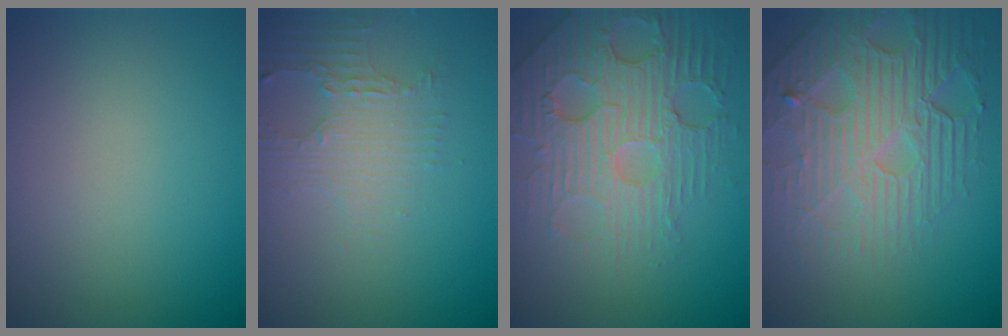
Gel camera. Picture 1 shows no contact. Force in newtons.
{"total": 3.3, "press": 2.6, "slide": 2.0}
{"total": 6.5, "press": 5.1, "slide": 4.1}
{"total": 6.6, "press": 5.3, "slide": 4.0}